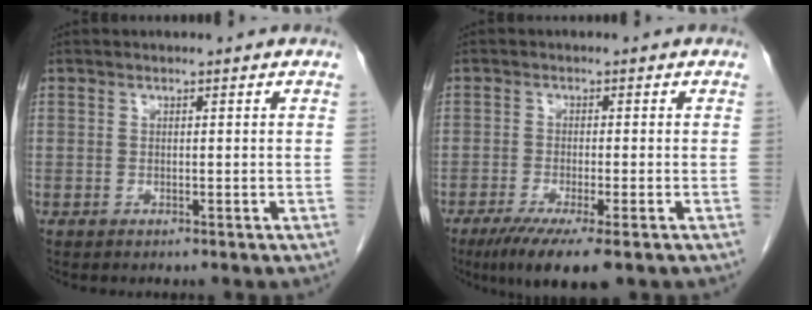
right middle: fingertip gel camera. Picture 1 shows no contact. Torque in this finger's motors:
{"motor_torque": [1.26, -0.88, 0.17, 0.07]}